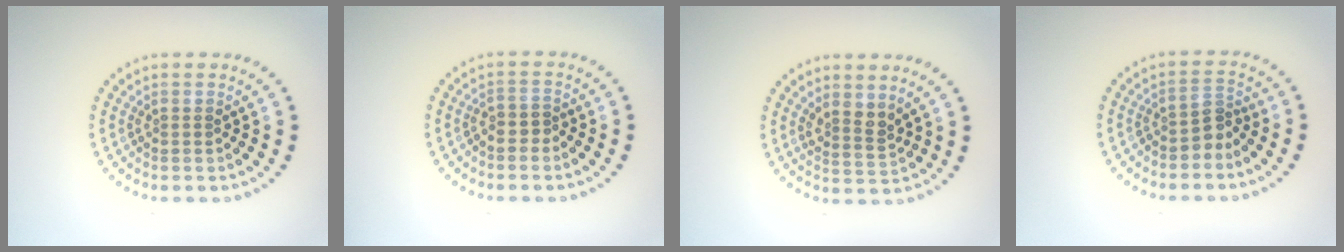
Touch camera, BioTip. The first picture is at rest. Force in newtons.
{"total": 1.2, "press": 0.9, "slide": 0.7}
{"total": 2.2, "press": 1.7, "slide": 1.4}
{"total": 2.0, "press": 1.5, "slide": 1.3}